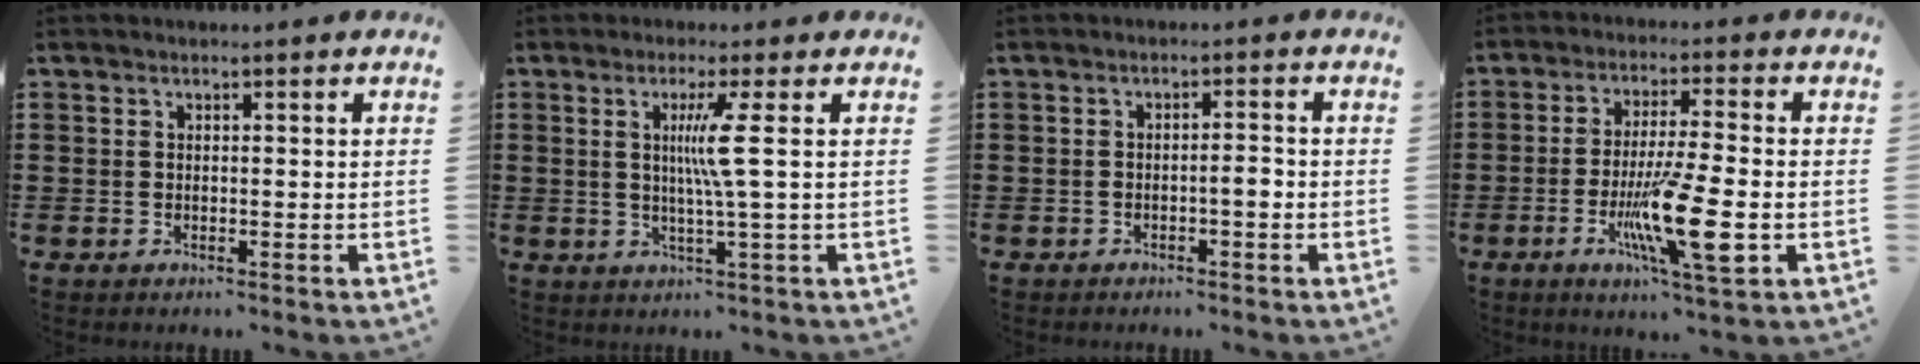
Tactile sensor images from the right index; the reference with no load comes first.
{"total": 4.7, "force": [0.9, -1.1, 4.4], "torque": [-0.085, -0.012, 0.012]}
{"total": 2.0, "force": [-0.6, 0.3, 1.9], "torque": [-0.035, 0.001, -0.011]}
{"total": 13.0, "force": [-3.6, 2.1, 12.3], "torque": [-0.236, -0.015, -0.064]}